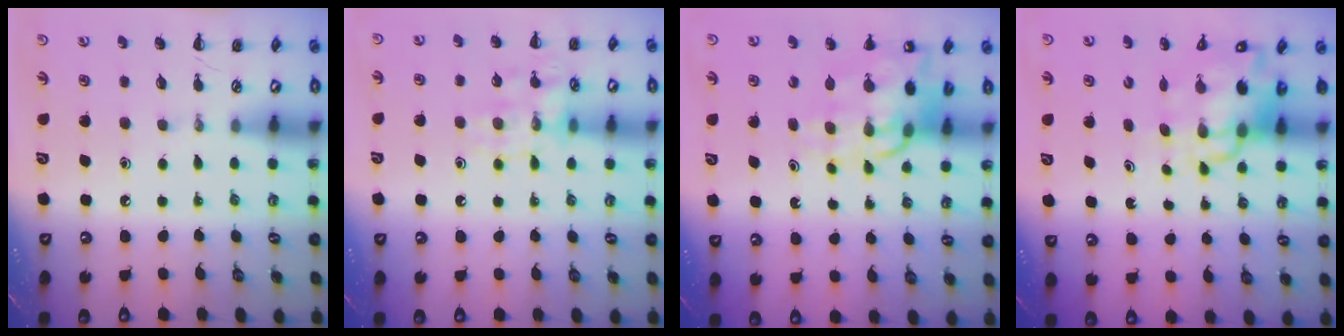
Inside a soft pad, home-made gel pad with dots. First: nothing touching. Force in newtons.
{"total": 12.6, "press": 12.6, "slide": 0.9}
{"total": 13.0, "press": 12.5, "slide": 3.5}
{"total": 9.6, "press": 9.2, "slide": 2.6}